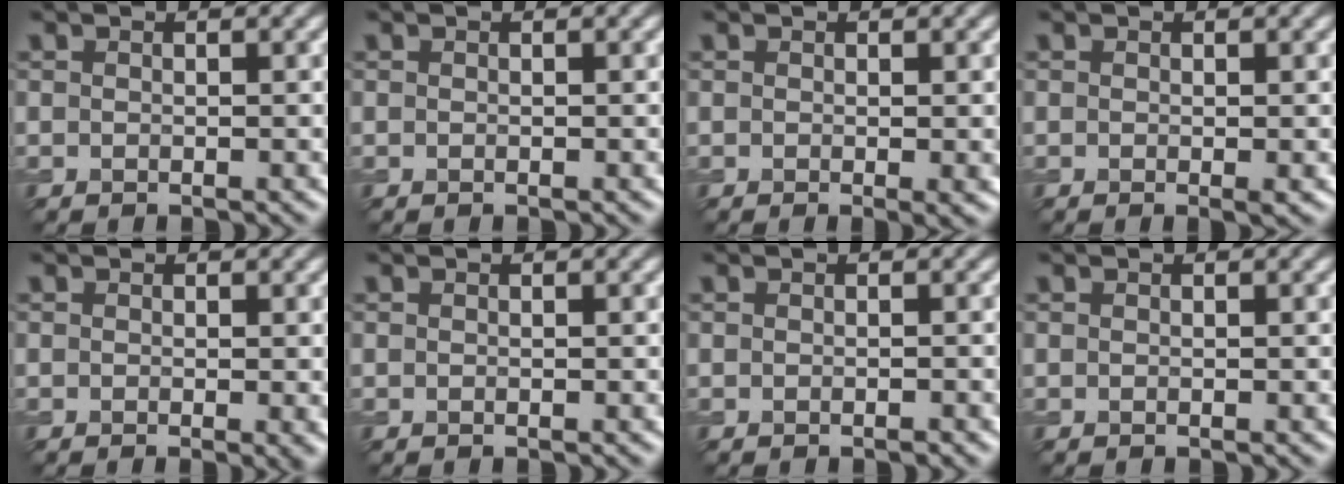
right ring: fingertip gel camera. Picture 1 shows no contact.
{"total": 0.0}
{"total": 1.3, "force": [-0.1, 0.2, 1.2], "torque": [-0.015, -0.004, -0.003]}
{"total": 0.7, "force": [-0.1, 0.0, 0.7], "torque": [-0.011, -0.005, -0.002]}
{"total": 1.3, "force": [-0.3, 0.2, 1.3], "torque": [-0.017, -0.008, -0.005]}
{"total": 0.0}
{"total": 0.6, "force": [-0.4, 0.1, 0.4], "torque": [-0.004, 0.000, -0.006]}
{"total": 0.0}